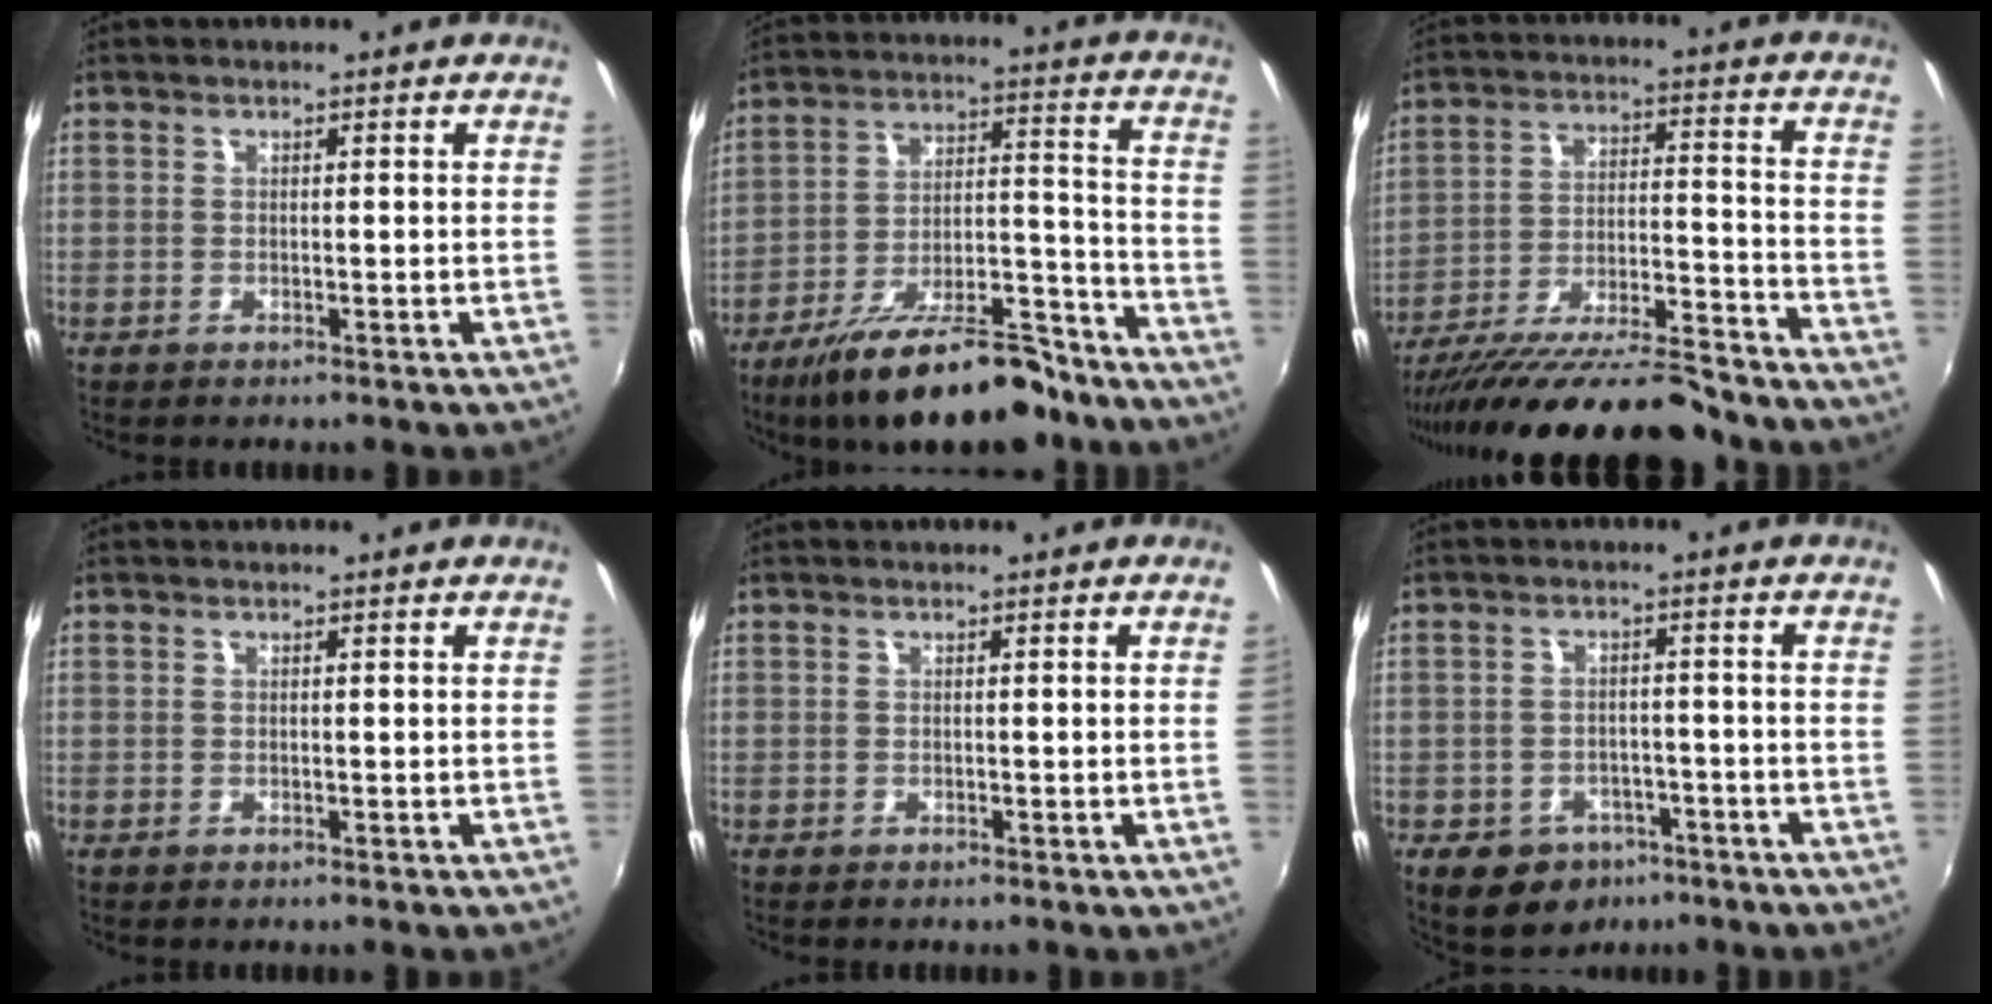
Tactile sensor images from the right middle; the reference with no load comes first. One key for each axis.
{"total": 21.6, "fx": -16.8, "fy": 6.6, "fz": 11.8, "tx": -0.201, "ty": -0.006, "tz": -0.253}
{"total": 25.2, "fx": -21.8, "fy": 4.9, "fz": 11.6, "tx": -0.209, "ty": -0.044, "tz": -0.315}
{"total": 0.0}
{"total": 0.7, "fx": 0.1, "fy": -0.4, "fz": 0.6, "tx": -0.002, "ty": -0.005, "tz": 0.001}
{"total": 9.6, "fx": -5.5, "fy": 7.0, "fz": 3.6, "tx": -0.089, "ty": 0.004, "tz": -0.066}